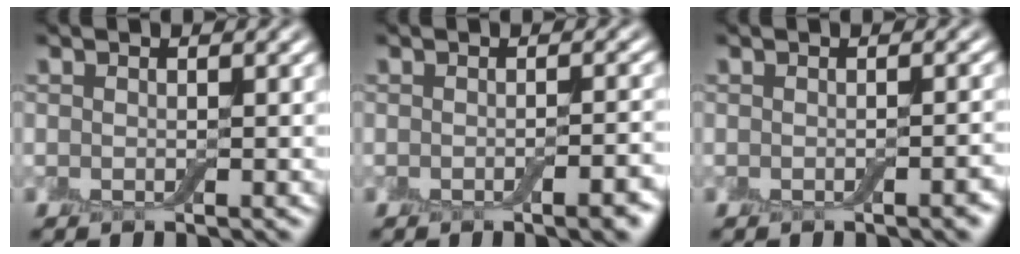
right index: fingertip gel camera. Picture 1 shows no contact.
{"total": 2.9, "force": [-1.2, 0.8, 2.5], "torque": [-0.028, 0.002, -0.018]}
{"total": 1.4, "force": [-0.6, 0.3, 1.3], "torque": [-0.013, 0.002, -0.006]}